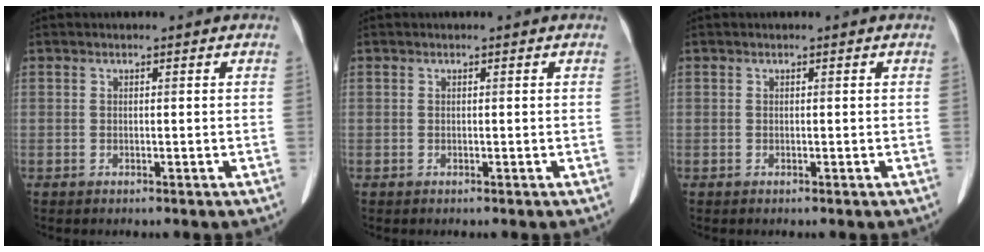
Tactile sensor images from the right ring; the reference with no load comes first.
{"total": 0.0}
{"total": 0.0}